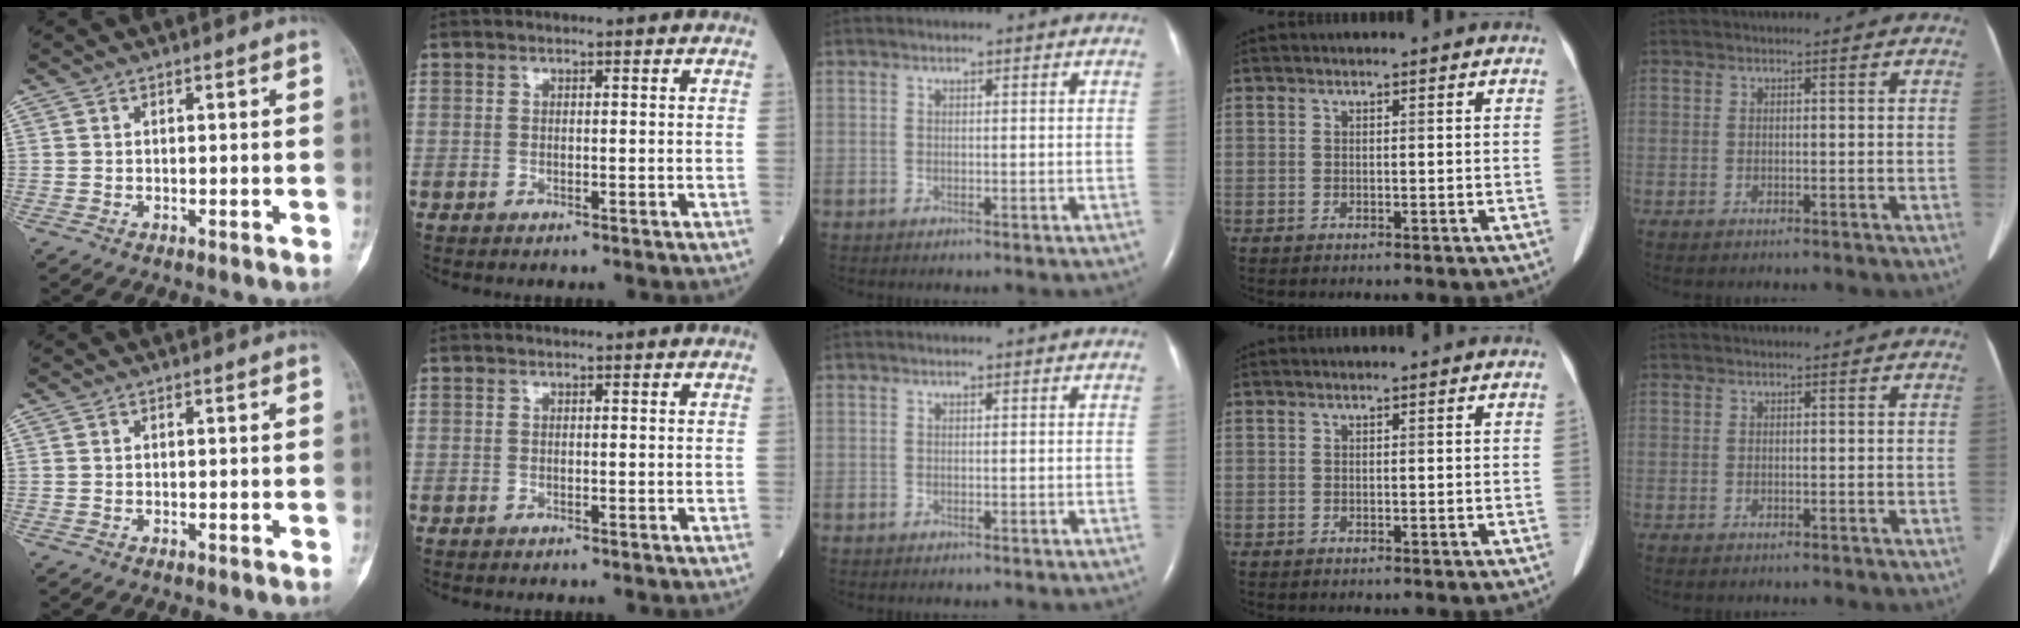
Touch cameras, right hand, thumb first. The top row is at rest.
{}